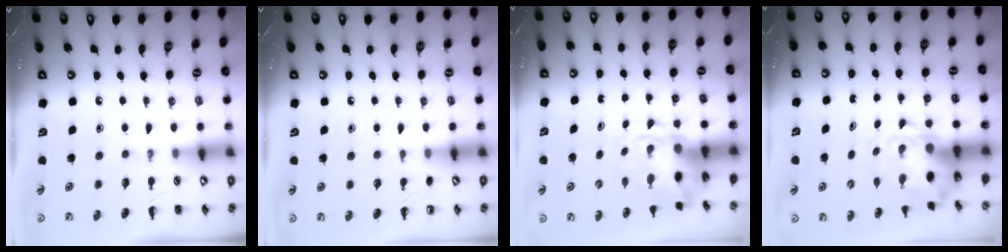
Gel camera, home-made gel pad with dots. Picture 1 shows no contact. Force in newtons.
{"total": 3.8, "press": 3.6, "slide": 1.3}
{"total": 4.3, "press": 4.2, "slide": 0.9}
{"total": 4.4, "press": 4.2, "slide": 1.1}